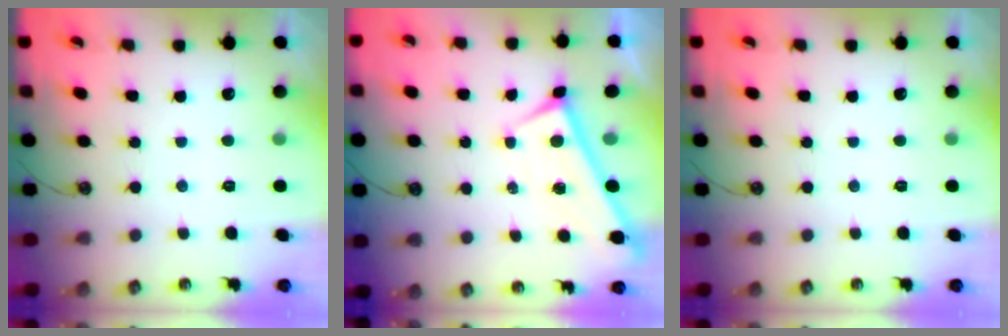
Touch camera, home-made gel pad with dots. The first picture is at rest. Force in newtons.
{"total": 0.0}
{"total": 0.0}